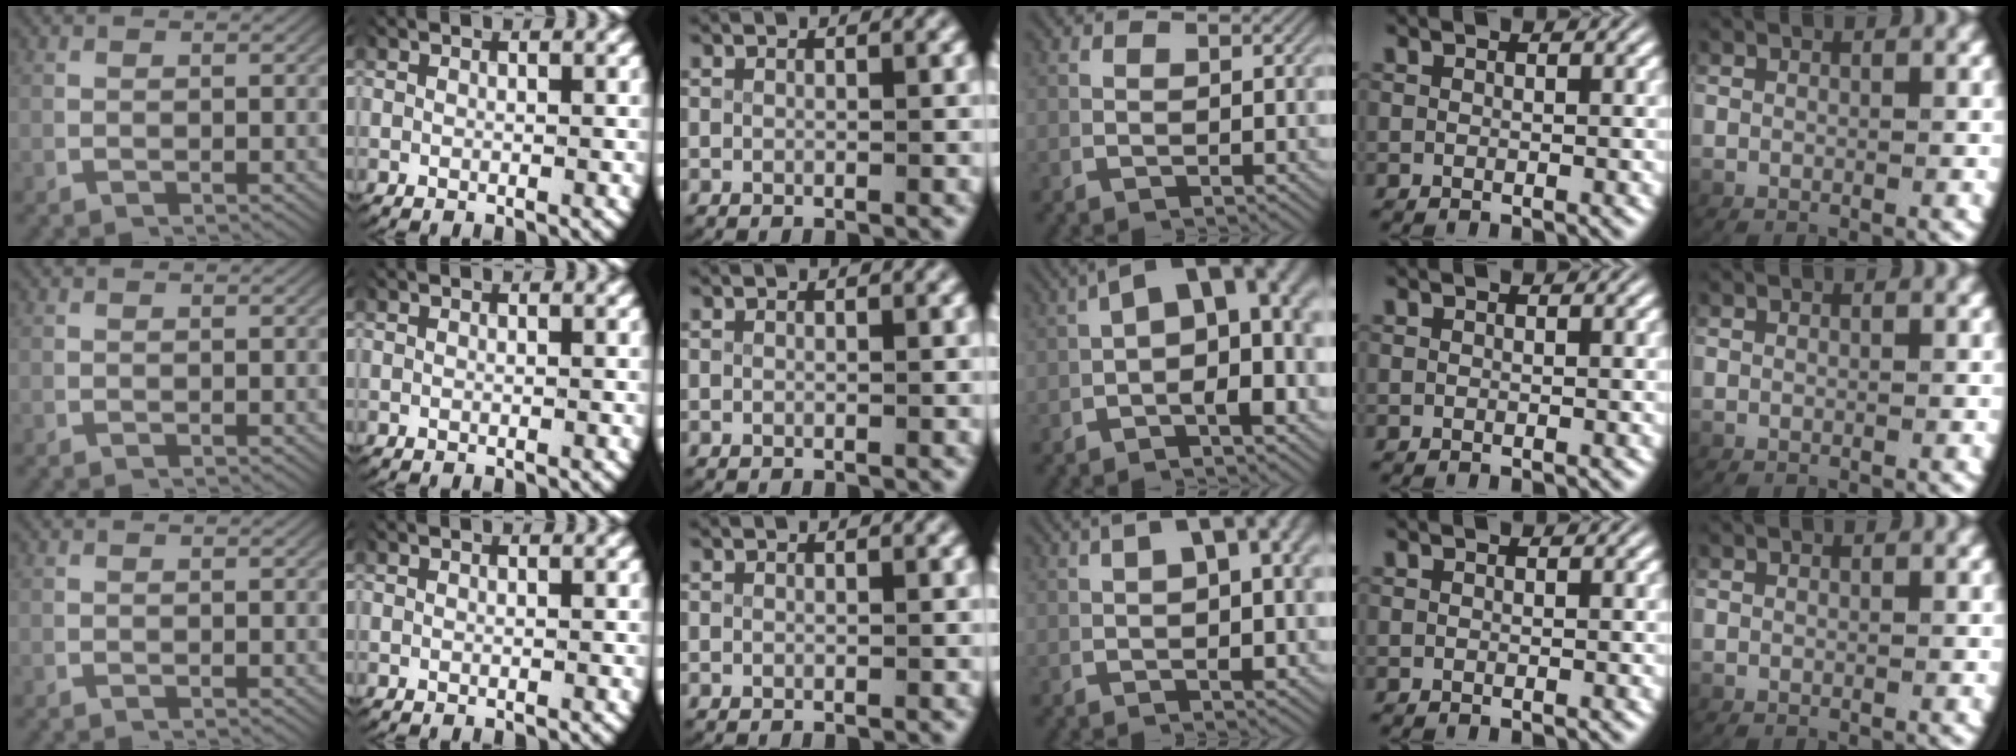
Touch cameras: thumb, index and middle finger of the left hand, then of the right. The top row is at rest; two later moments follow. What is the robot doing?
{"motion": "lift_and_place", "object": "map"}